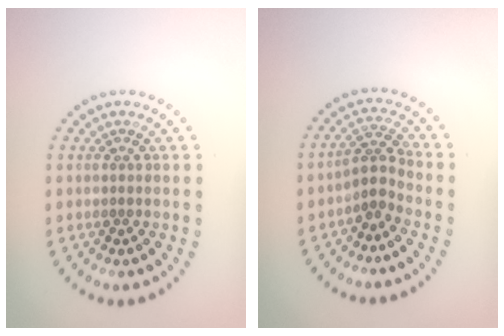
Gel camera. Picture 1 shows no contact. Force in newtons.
{"total": 2.3, "press": 1.6, "slide": 1.7}